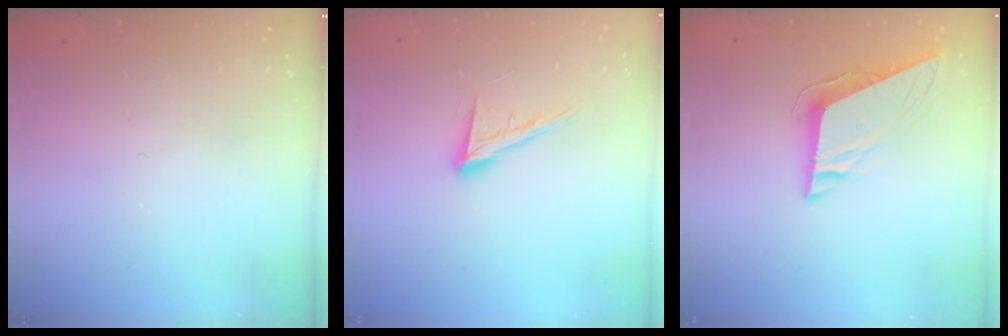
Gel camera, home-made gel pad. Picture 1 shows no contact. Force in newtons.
{"total": 13.2, "press": 12.7, "slide": 3.4}
{"total": 8.9, "press": 8.8, "slide": 1.2}